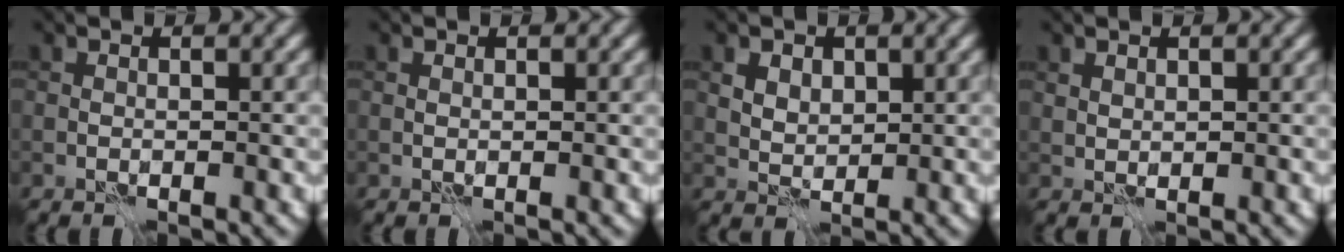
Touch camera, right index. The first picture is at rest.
{"total": 0.0}
{"total": 3.3, "force": [1.7, 2.2, 1.8], "torque": [-0.044, 0.007, 0.029]}
{"total": 0.9, "force": [0.6, 0.5, 0.3], "torque": [-0.008, -0.002, 0.015]}